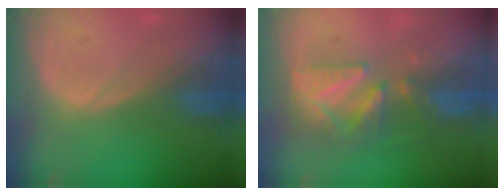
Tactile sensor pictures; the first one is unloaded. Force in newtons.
{"total": 8.7, "press": 7.7, "slide": 3.9}